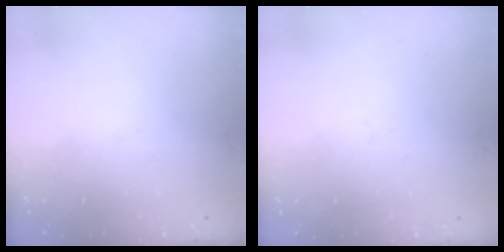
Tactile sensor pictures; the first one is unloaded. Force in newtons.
{"total": 0.0}